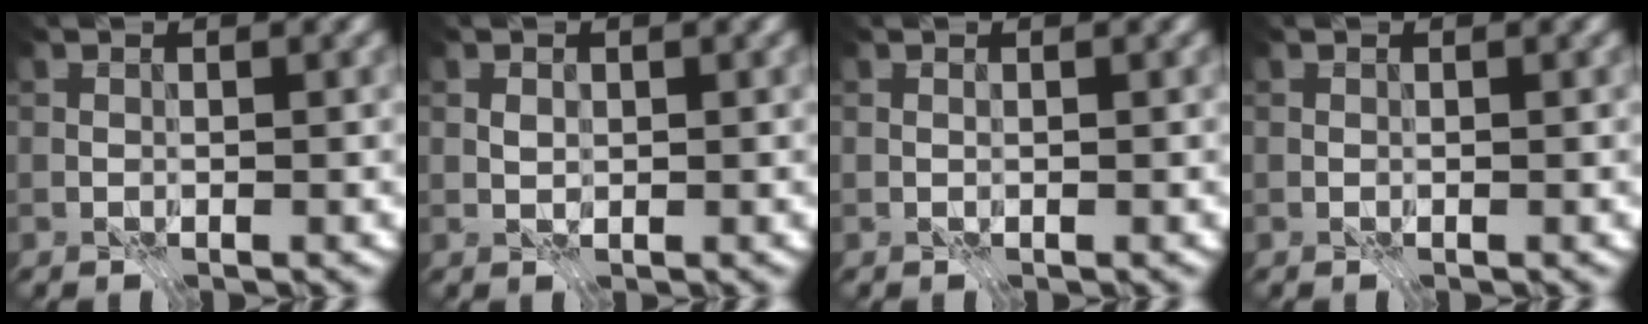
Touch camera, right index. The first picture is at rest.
{"total": 0.8, "force": [0.2, 0.6, 0.5], "torque": [-0.011, 0.000, 0.004]}
{"total": 0.0}
{"total": 0.0}